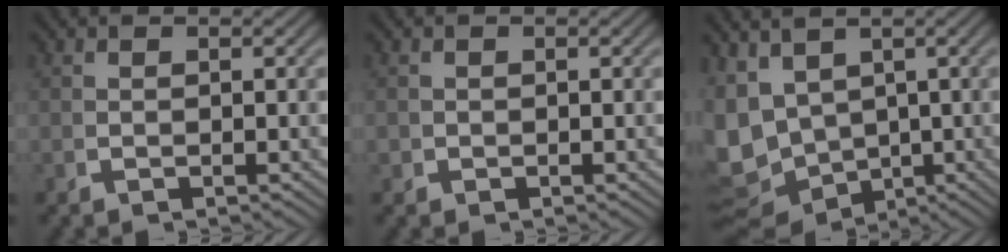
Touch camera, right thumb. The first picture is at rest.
{"total": 0.6, "force": [0.0, 0.6, 0.0], "torque": [0.000, -0.006, 0.000]}
{"total": 9.9, "force": [-0.7, 8.4, 5.3], "torque": [-0.129, -0.034, 0.002]}